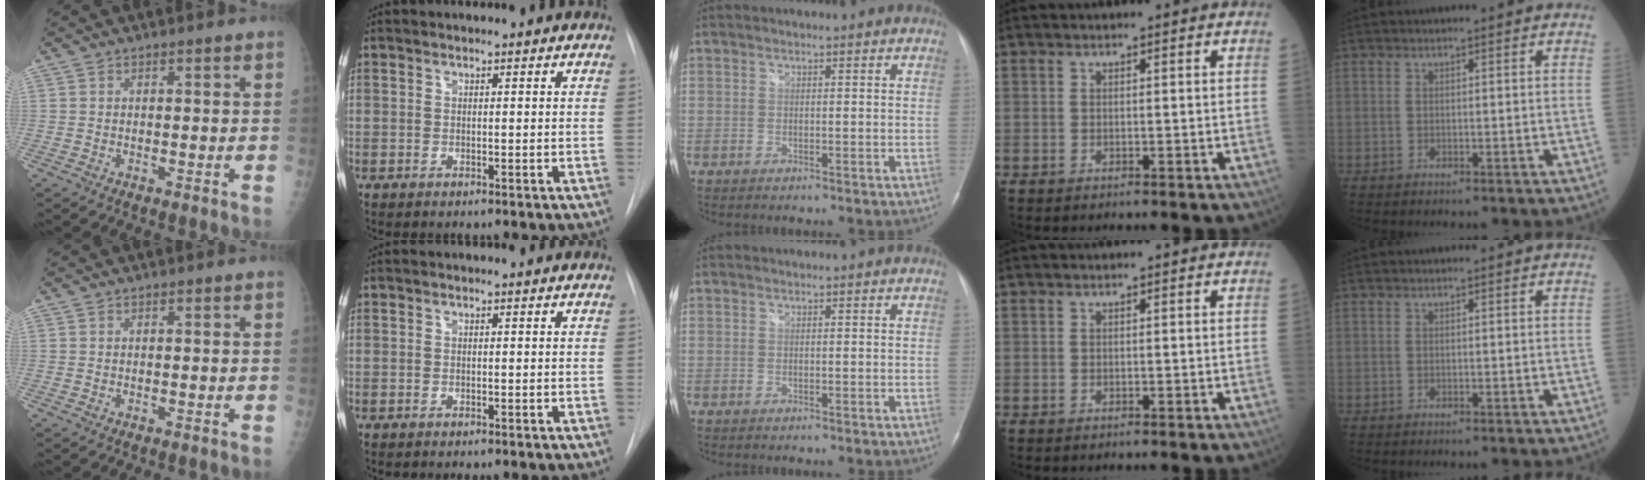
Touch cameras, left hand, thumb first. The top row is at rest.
{}